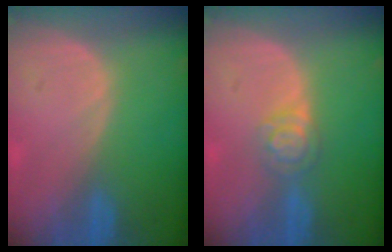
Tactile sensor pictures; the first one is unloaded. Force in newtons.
{"total": 3.9, "press": 3.6, "slide": 1.5}